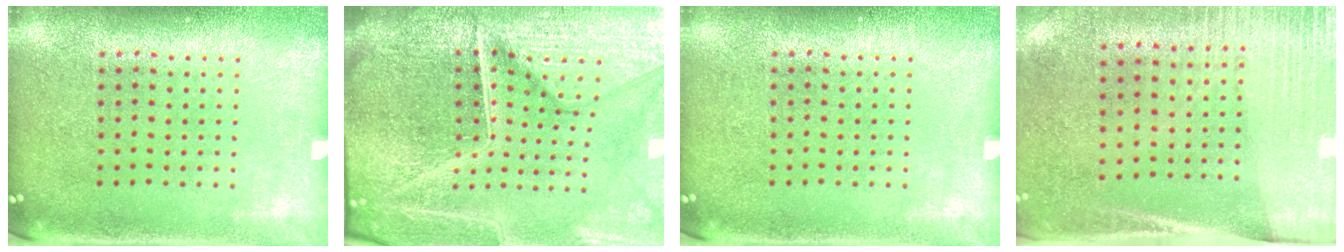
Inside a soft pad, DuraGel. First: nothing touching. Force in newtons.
{"total": 6.3, "press": 5.7, "slide": 2.6}
{"total": 0.0}
{"total": 2.7, "press": 2.4, "slide": 1.2}